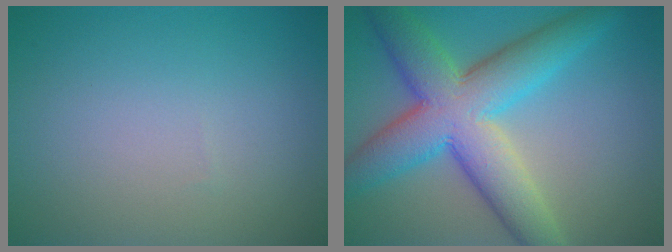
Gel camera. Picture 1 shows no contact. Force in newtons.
{"total": 10.0, "press": 10.0, "slide": 0.2}